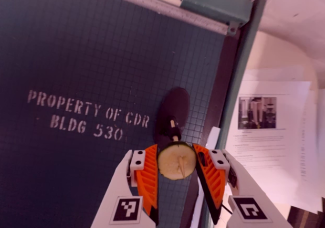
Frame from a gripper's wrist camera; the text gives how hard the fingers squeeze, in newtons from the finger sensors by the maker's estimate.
{"total": 9.1, "left": 9.1, "right": 9.2}